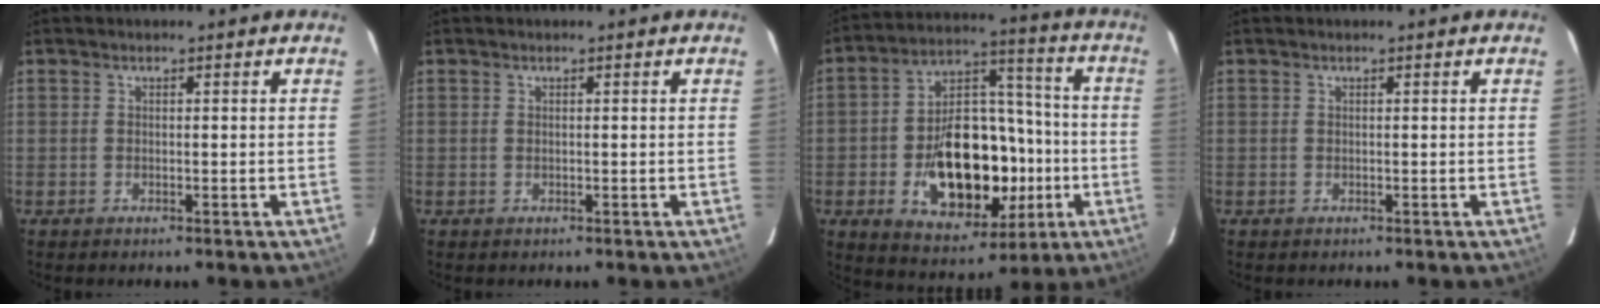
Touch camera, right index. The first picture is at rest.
{"total": 0.0}
{"total": 21.4, "force": [-5.5, 12.9, 16.2], "torque": [-0.297, 0.033, -0.065]}
{"total": 0.0}